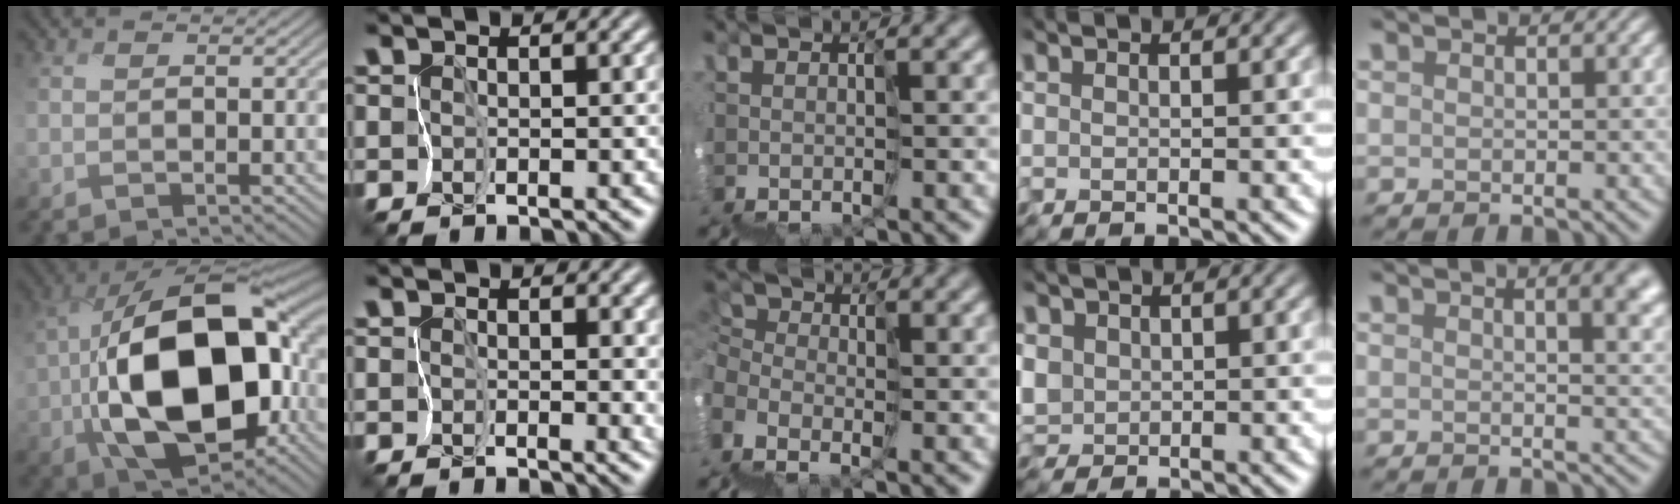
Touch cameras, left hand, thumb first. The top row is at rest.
{"thumb": {"total": 19.9, "force": [-1.6, 12.6, 15.3], "torque": [-0.331, -0.037, -0.005]}, "index": {"total": 2.8, "force": [0.2, 1.8, 2.1], "torque": [-0.024, -0.003, 0.002]}, "middle": {"total": 1.3, "force": [-1.2, 0.0, -0.2], "torque": [-0.003, 0.017, -0.031]}, "ring": {"total": 2.9, "force": [1.2, 2.5, 0.9], "torque": [-0.051, 0.006, 0.035]}, "little": {"total": 4.7, "force": [2.5, 2.0, 3.5], "torque": [-0.044, -0.001, 0.045]}}